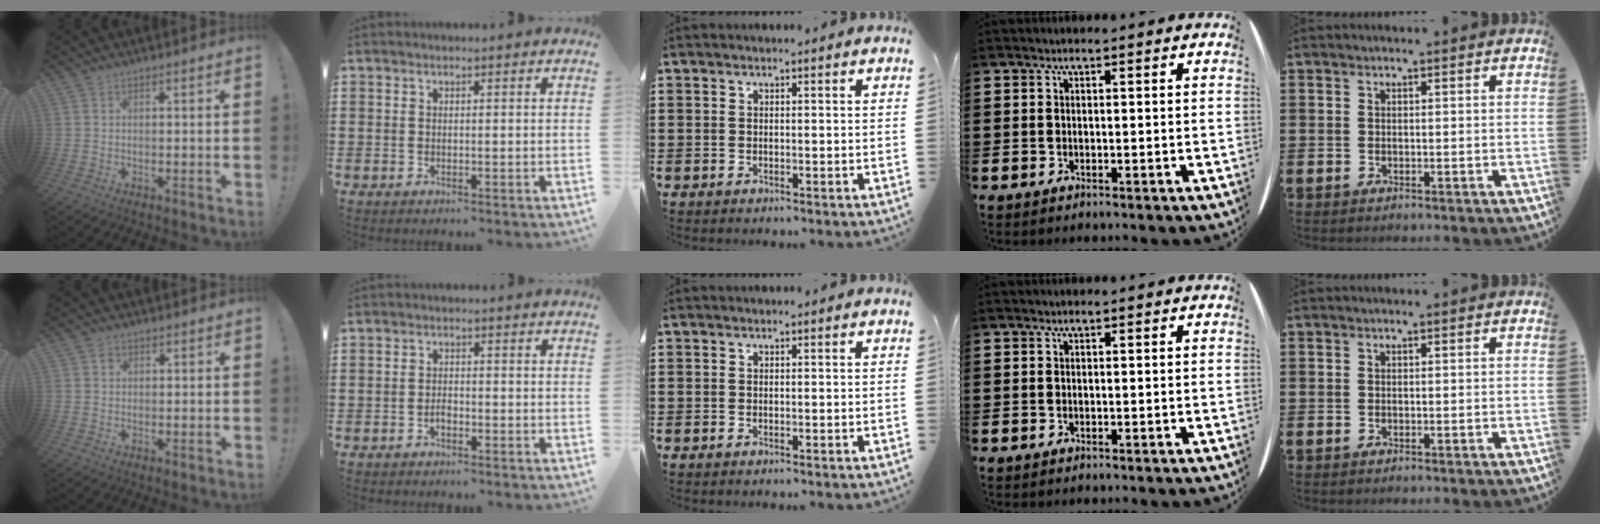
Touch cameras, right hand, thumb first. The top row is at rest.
{"thumb": {"total": 1.2, "force": [0.4, 1.1, 0.3], "torque": [0.002, -0.001, 0.006]}, "index": {"total": 1.5, "force": [-0.9, 0.9, 0.9], "torque": [-0.021, -0.001, -0.016]}}